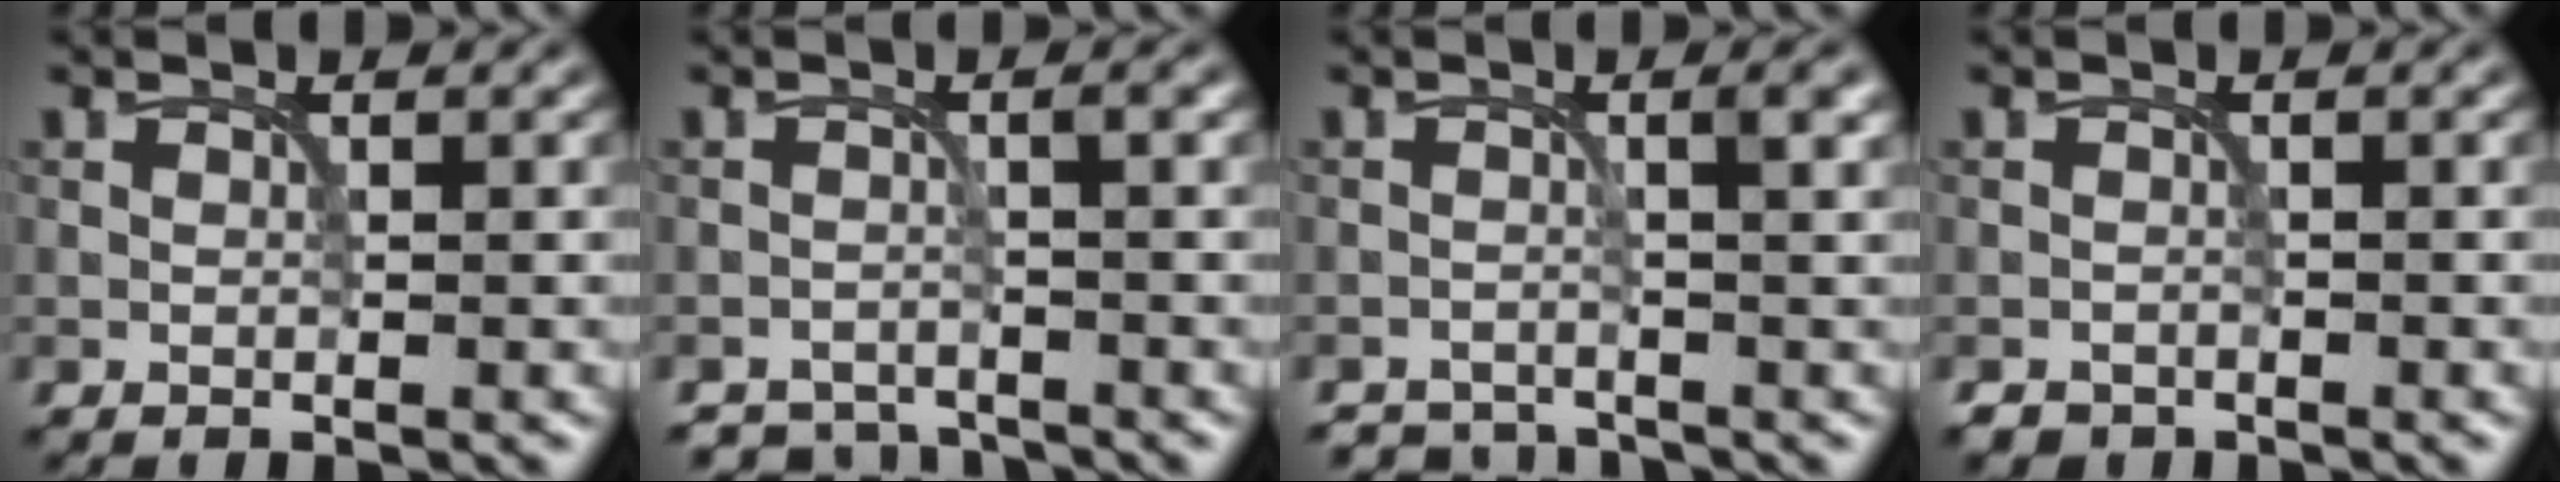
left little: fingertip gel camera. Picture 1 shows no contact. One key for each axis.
{"total": 3.0, "fx": -2.9, "fy": 0.5, "fz": 0.4, "tx": -0.002, "ty": -0.005, "tz": -0.051}
{"total": 2.6, "fx": -2.2, "fy": 0.6, "fz": 1.2, "tx": -0.011, "ty": -0.003, "tz": -0.042}
{"total": 1.2, "fx": -1.1, "fy": 0.5, "fz": -0.1, "tx": 0.005, "ty": -0.004, "tz": -0.020}